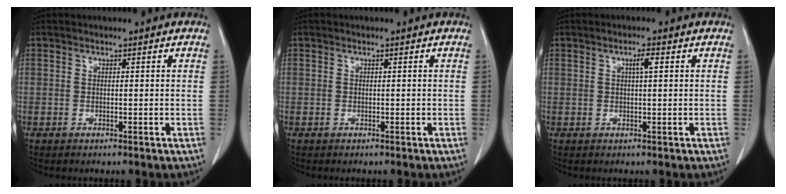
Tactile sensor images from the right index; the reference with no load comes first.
{"total": 0.0}
{"total": 1.8, "force": [0.6, 0.1, 1.7], "torque": [-0.031, 0.003, 0.009]}